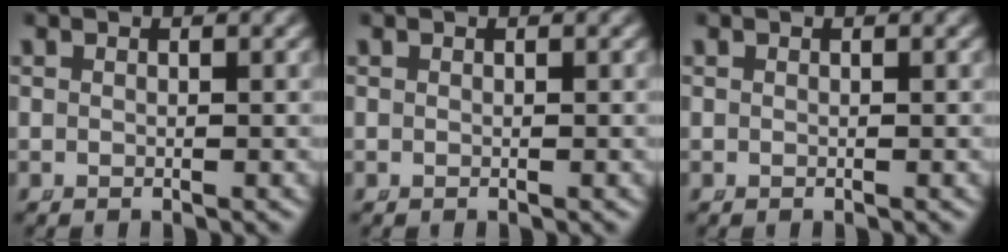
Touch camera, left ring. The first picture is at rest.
{"total": 0.0}
{"total": 0.0}